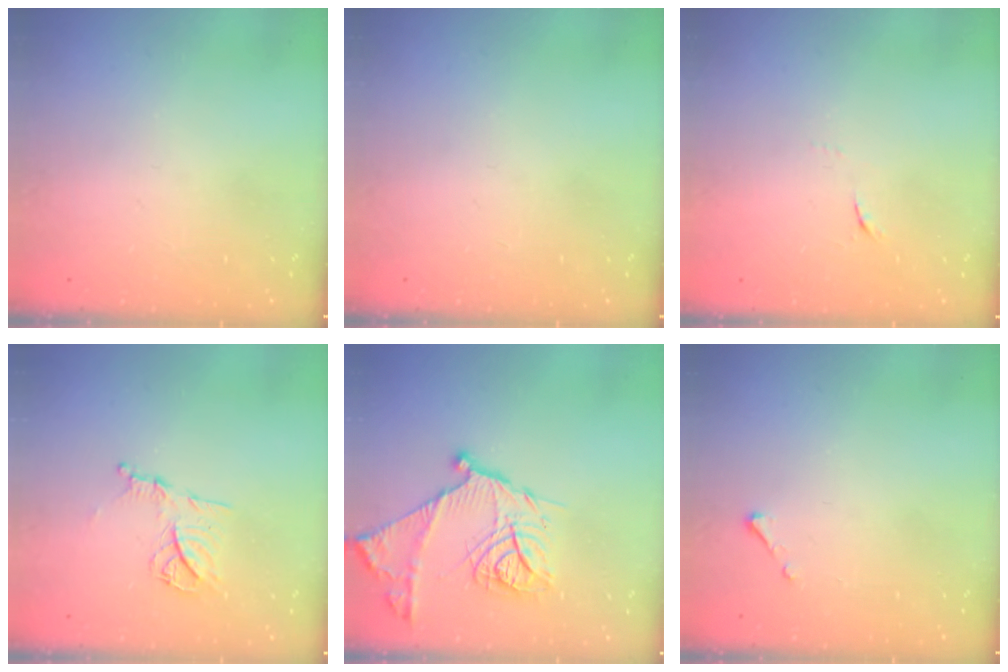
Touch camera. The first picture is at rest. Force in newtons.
{"total": 0.0}
{"total": 4.5, "press": 4.4, "slide": 0.9}
{"total": 11.0, "press": 10.9, "slide": 1.1}
{"total": 18.1, "press": 18.0, "slide": 1.6}
{"total": 2.5, "press": 2.5, "slide": 0.3}